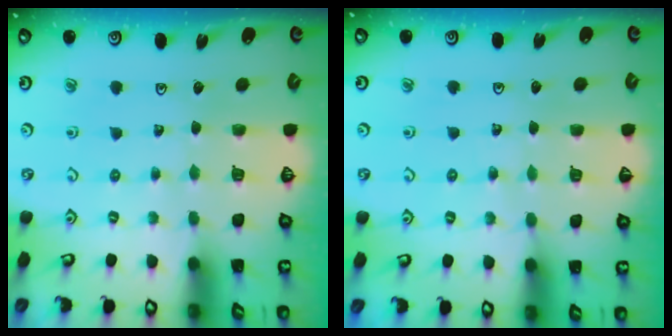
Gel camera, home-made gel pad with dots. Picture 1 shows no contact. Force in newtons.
{"total": 1.7, "press": 1.7, "slide": 0.2}